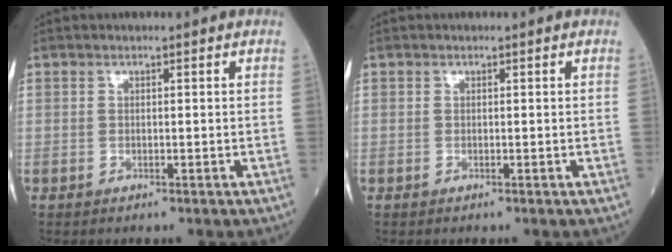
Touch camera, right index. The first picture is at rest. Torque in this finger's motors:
{"motor_torque": [-0.12, -0.06, -0.08, 0.00]}